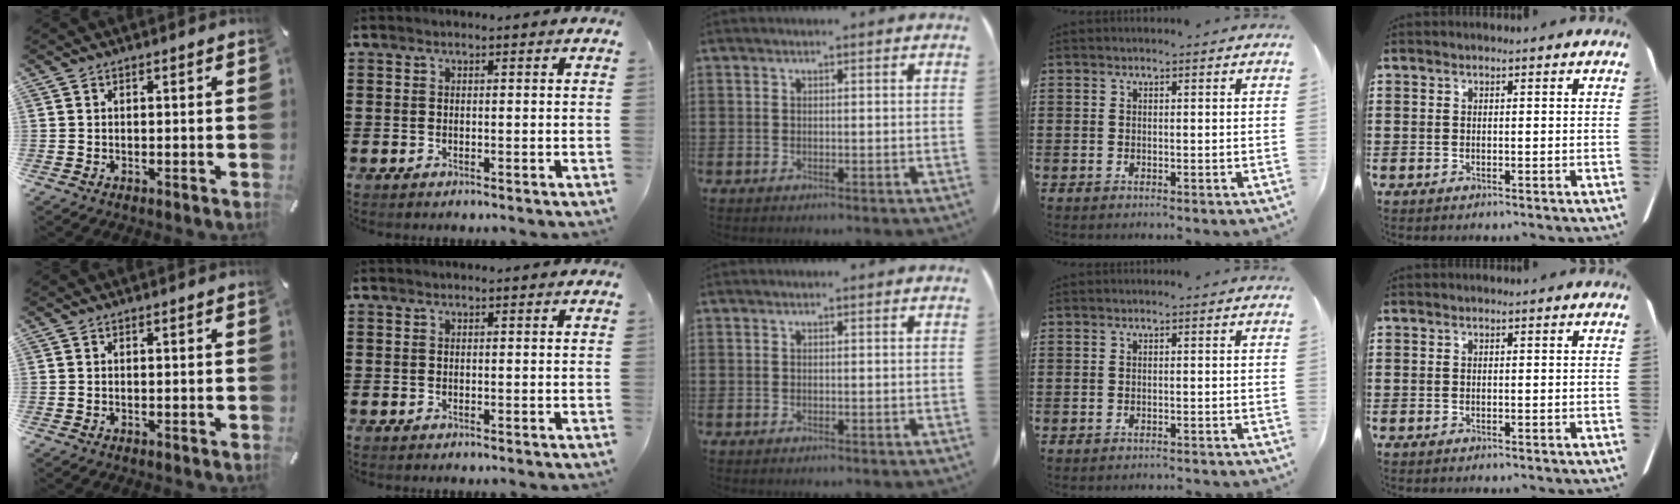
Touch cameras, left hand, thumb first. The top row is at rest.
{"ring": {"total": 0.9, "force": [-0.9, -0.1, 0.1], "torque": [-0.005, 0.000, -0.017]}}